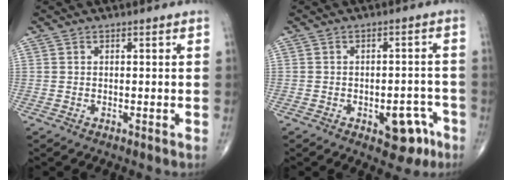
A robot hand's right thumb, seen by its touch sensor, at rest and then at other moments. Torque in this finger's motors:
{"motor_torque": [3.96, 1.05, 1.28, -1.48, 0.24]}